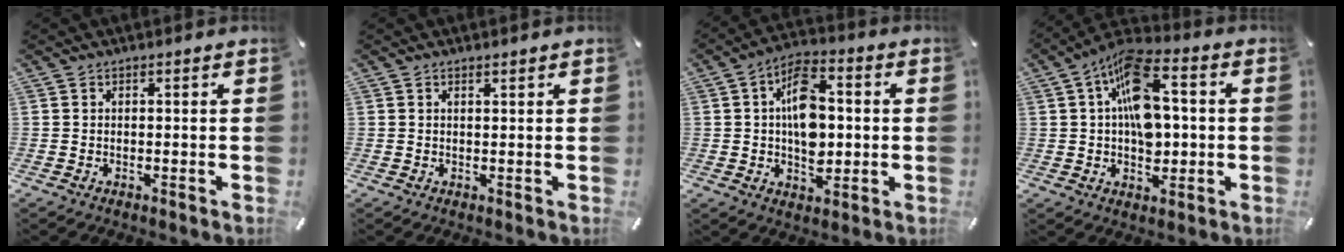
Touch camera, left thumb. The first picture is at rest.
{"total": 0.8, "force": [0.7, 0.1, 0.4], "torque": [-0.007, -0.002, 0.013]}
{"total": 11.9, "force": [0.4, 7.6, 9.2], "torque": [-0.155, 0.004, 0.004]}
{"total": 14.5, "force": [1.9, 8.7, 11.4], "torque": [-0.196, 0.003, 0.034]}